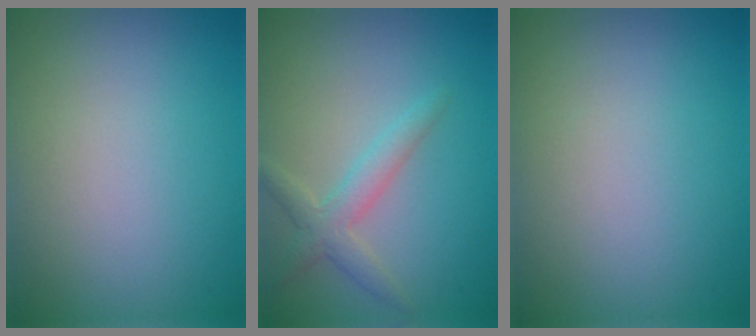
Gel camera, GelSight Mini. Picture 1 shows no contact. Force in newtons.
{"total": 2.5, "press": 2.5, "slide": 0.2}
{"total": 0.0}